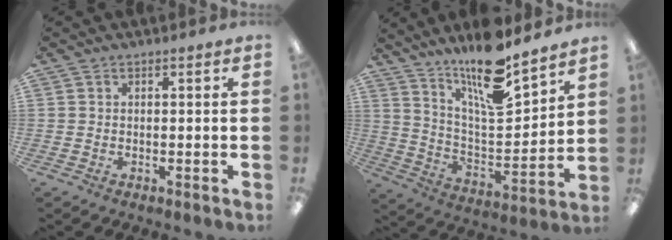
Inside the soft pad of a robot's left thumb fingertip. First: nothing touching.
{"total": 16.7, "force": [13.5, 3.9, 9.0], "torque": [-0.158, -0.093, 0.227]}